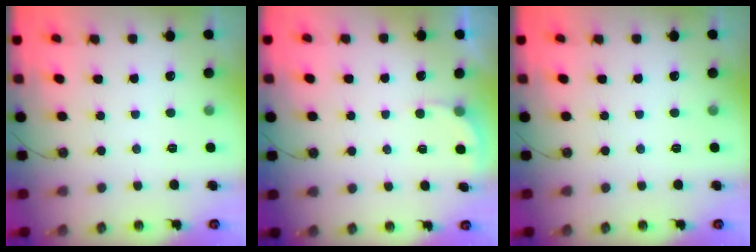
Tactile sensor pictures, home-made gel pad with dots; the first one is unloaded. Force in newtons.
{"total": 2.6, "press": 2.6, "slide": 0.1}
{"total": 0.0}